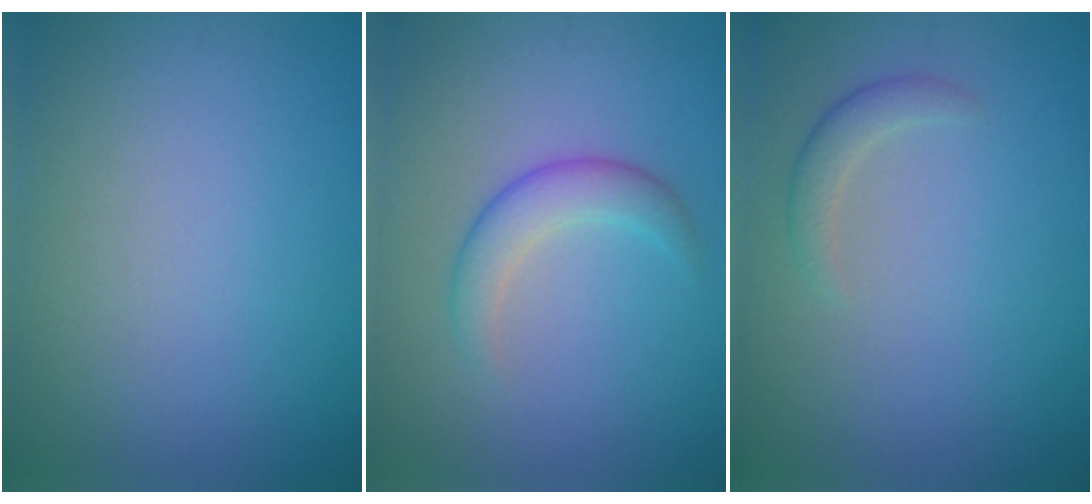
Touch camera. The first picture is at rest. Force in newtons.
{"total": 2.8, "press": 2.8, "slide": 0.1}
{"total": 1.5, "press": 1.5, "slide": 0.1}